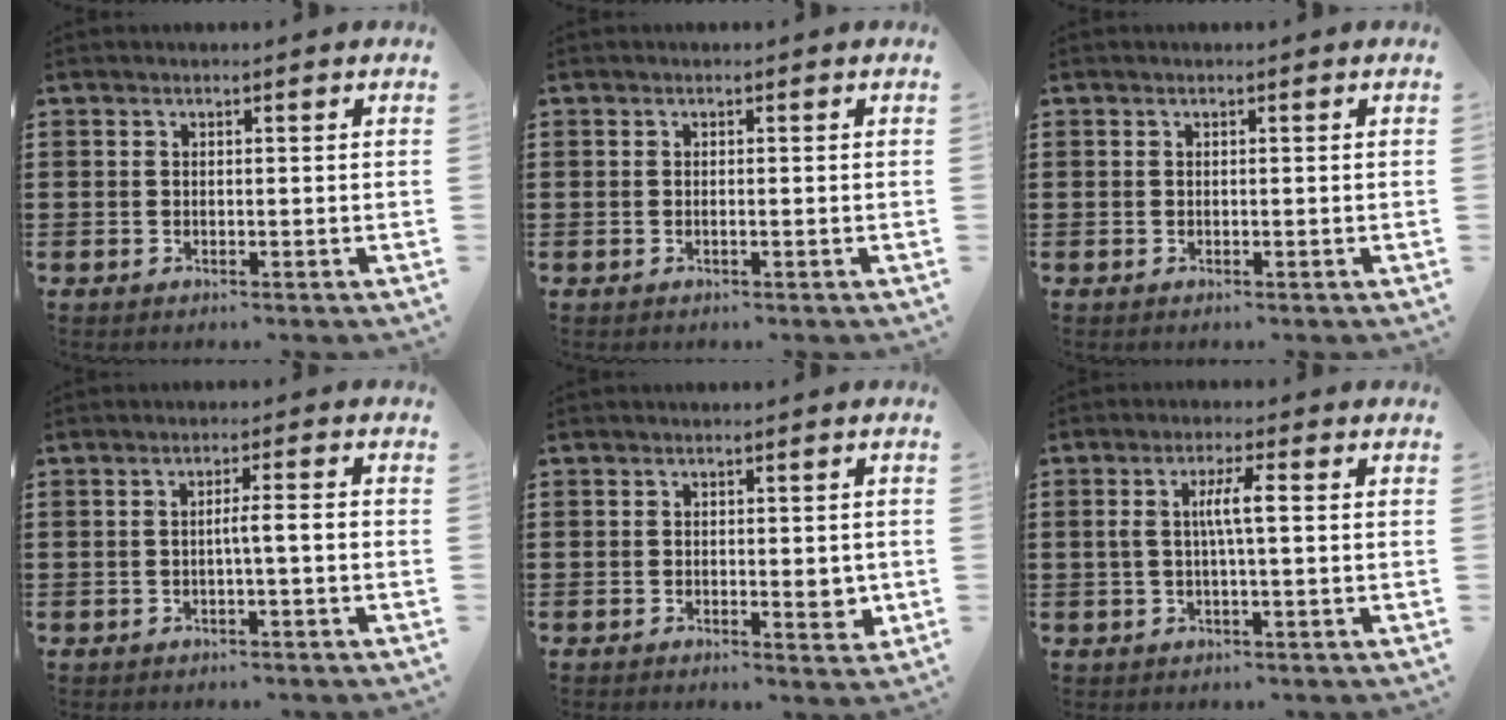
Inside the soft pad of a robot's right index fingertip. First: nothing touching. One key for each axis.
{"total": 0.0}
{"total": 0.0}
{"total": 2.5, "fx": -0.6, "fy": -0.1, "fz": 2.4, "tx": -0.042, "ty": -0.002, "tz": -0.014}
{"total": 3.0, "fx": -0.6, "fy": 1.0, "fz": 2.7, "tx": -0.039, "ty": -0.004, "tz": -0.012}
{"total": 4.3, "fx": 0.2, "fy": 0.5, "fz": 4.3, "tx": -0.082, "ty": 0.003, "tz": 0.000}